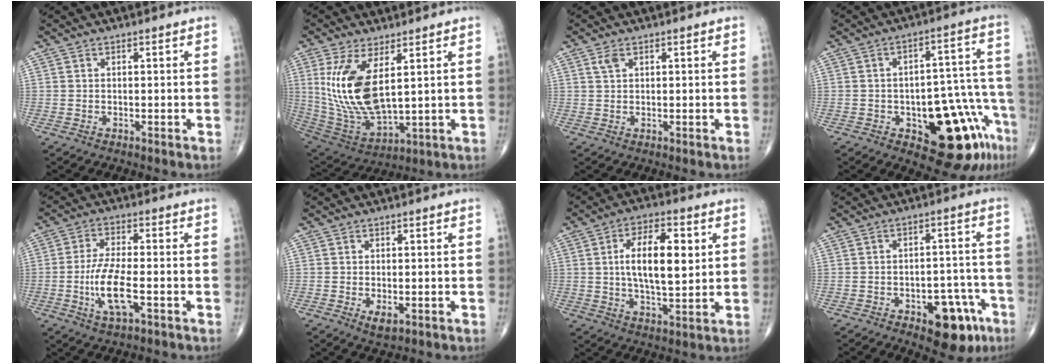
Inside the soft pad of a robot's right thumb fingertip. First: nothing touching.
{"total": 15.7, "force": [4.0, 6.7, 13.6], "torque": [-0.275, -0.029, 0.100]}
{"total": 1.8, "force": [1.0, 0.9, 1.2], "torque": [-0.024, 0.003, 0.023]}
{"total": 17.1, "force": [-8.0, 7.0, 13.4], "torque": [-0.118, 0.067, -0.092]}
{"total": 9.0, "force": [-2.5, 3.0, 8.1], "torque": [-0.165, 0.008, -0.045]}
{"total": 2.6, "force": [-0.8, 1.3, 2.1], "torque": [-0.034, -0.005, -0.011]}
{"total": 12.9, "force": [2.4, 5.5, 11.4], "torque": [-0.184, -0.004, 0.042]}
{"total": 11.4, "force": [-5.6, 5.8, 8.0], "torque": [-0.066, 0.043, -0.068]}